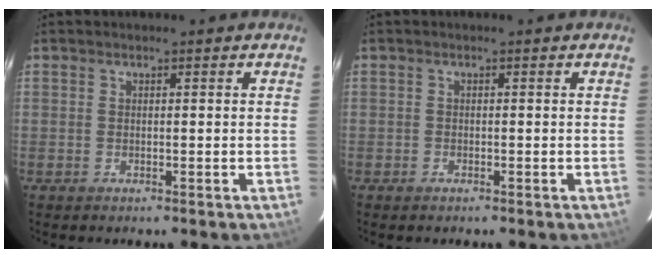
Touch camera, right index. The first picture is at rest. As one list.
[{"total": 0.6, "force": [-0.5, 0.3, 0.1], "torque": [-0.004, 0.000, -0.011]}]